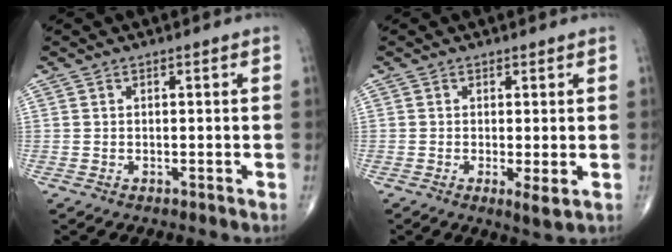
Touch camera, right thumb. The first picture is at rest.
{"total": 2.8, "force": [-0.4, 0.6, 2.7], "torque": [-0.049, -0.012, -0.008]}